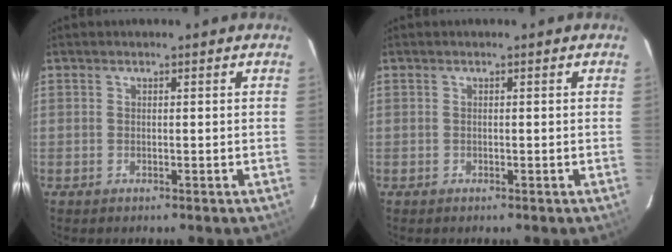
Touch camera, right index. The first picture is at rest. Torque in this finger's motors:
{"motor_torque": [-0.04, 0.00, -0.03, -0.01]}